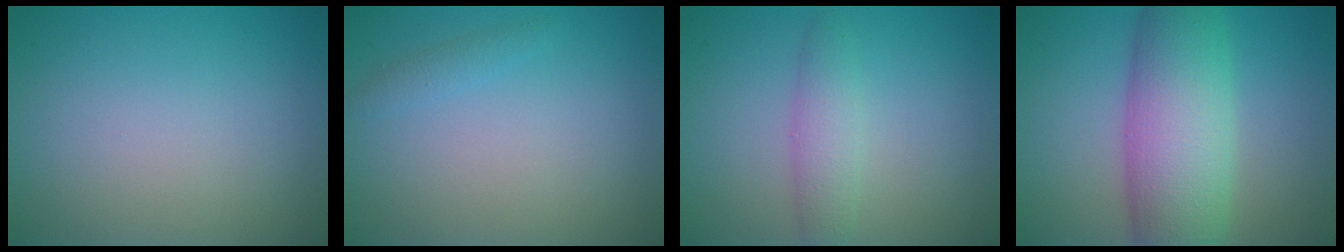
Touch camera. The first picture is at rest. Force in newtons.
{"total": 0.9, "press": 0.9, "slide": 0.1}
{"total": 2.5, "press": 2.5, "slide": 0.1}
{"total": 9.4, "press": 9.4, "slide": 0.1}